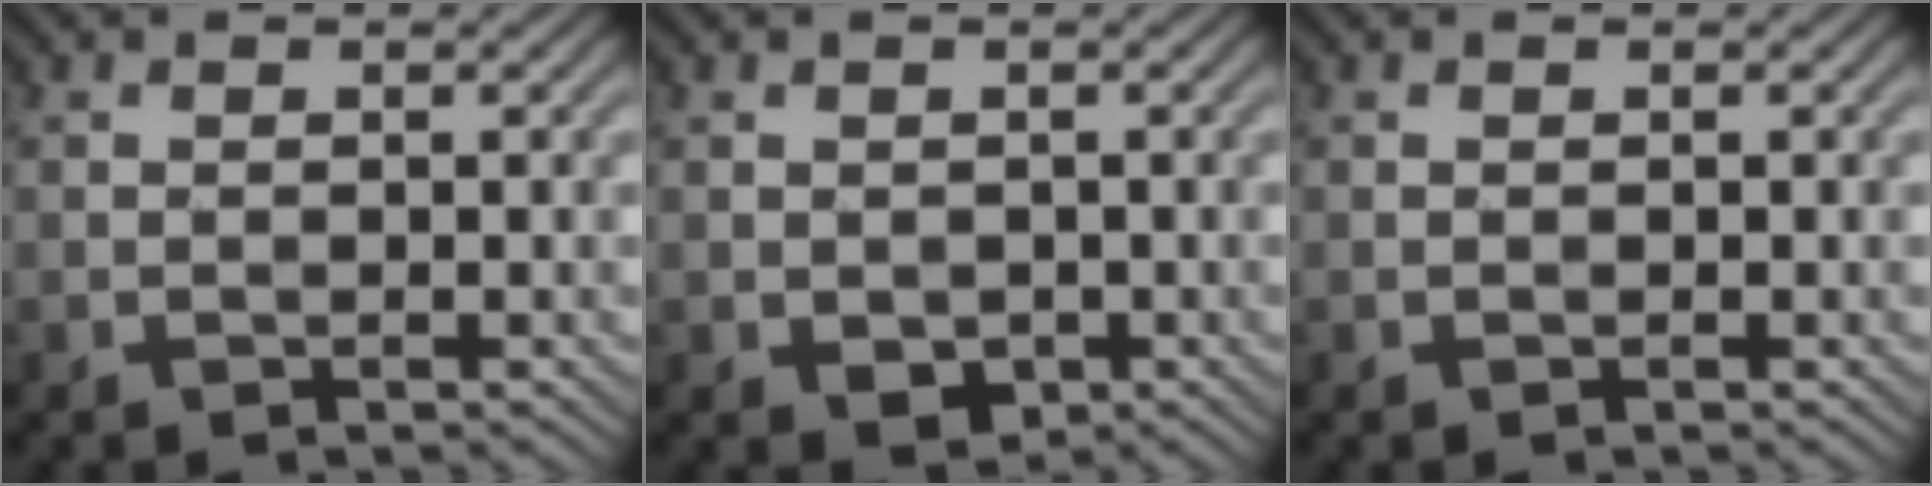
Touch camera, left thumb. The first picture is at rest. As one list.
[{"total": 2.0, "force": [-0.5, 1.5, 1.2], "torque": [-0.026, -0.011, -0.003]}, {"total": 0.0}]